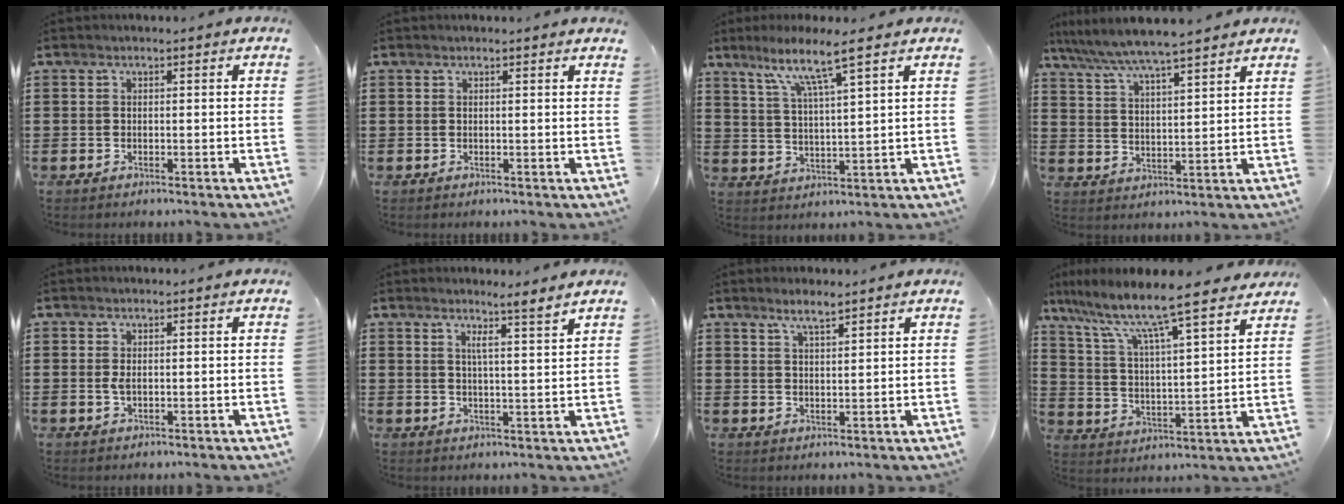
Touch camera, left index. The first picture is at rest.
{"total": 0.7, "force": [0.6, -0.1, 0.4], "torque": [-0.009, -0.003, 0.012]}
{"total": 7.8, "force": [5.5, 0.1, 5.6], "torque": [-0.123, -0.020, 0.092]}
{"total": 5.9, "force": [5.4, -0.2, 2.4], "torque": [-0.067, -0.028, 0.091]}
{"total": 1.3, "force": [0.0, 0.6, 1.2], "torque": [-0.032, 0.000, -0.004]}
{"total": 3.7, "force": [2.8, -1.0, 2.3], "torque": [-0.052, -0.013, 0.046]}
{"total": 3.0, "force": [2.4, 0.5, 1.8], "torque": [-0.038, 0.004, 0.044]}
{"total": 9.2, "force": [7.8, 0.3, 4.9], "torque": [-0.126, -0.050, 0.126]}